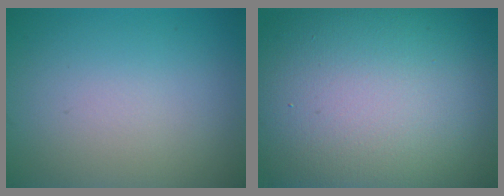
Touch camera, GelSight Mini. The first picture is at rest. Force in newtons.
{"total": 19.4, "press": 19.4, "slide": 1.2}